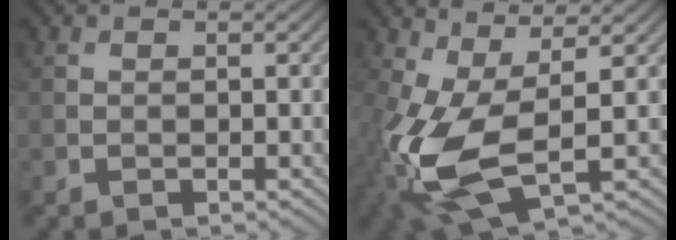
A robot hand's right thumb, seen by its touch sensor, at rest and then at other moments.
{"total": 10.2, "force": [-1.2, 4.5, 9.1], "torque": [-0.230, -0.010, -0.026]}